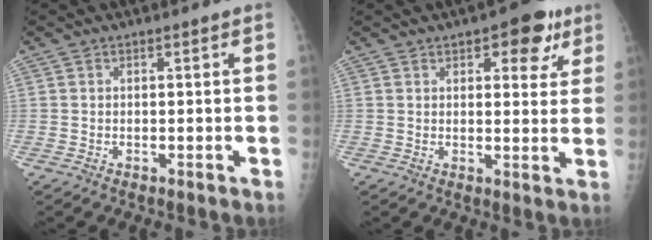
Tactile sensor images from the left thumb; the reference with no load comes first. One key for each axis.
{"total": 8.3, "fx": 4.5, "fy": 4.0, "fz": 5.6, "tx": -0.036, "ty": -0.014, "tz": 0.051}